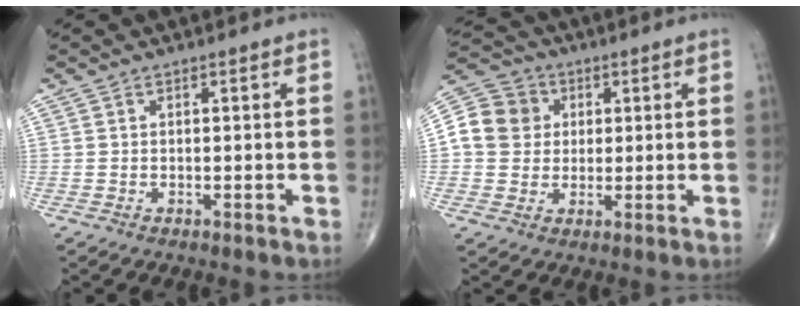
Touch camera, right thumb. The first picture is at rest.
{"total": 10.0, "force": [1.4, 9.2, 3.7], "torque": [-0.054, 0.013, 0.015]}